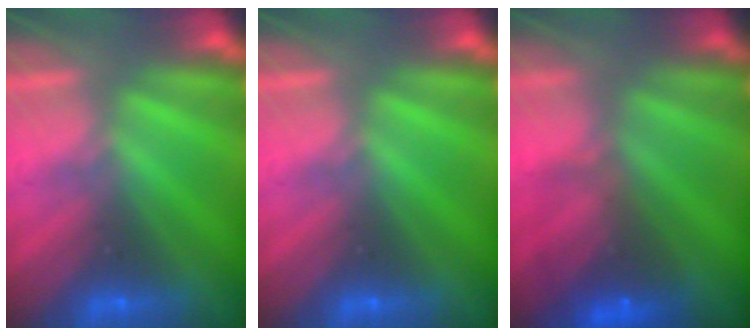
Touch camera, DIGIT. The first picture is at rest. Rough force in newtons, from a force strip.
{"total": 0.0}
{"total": 6.1}